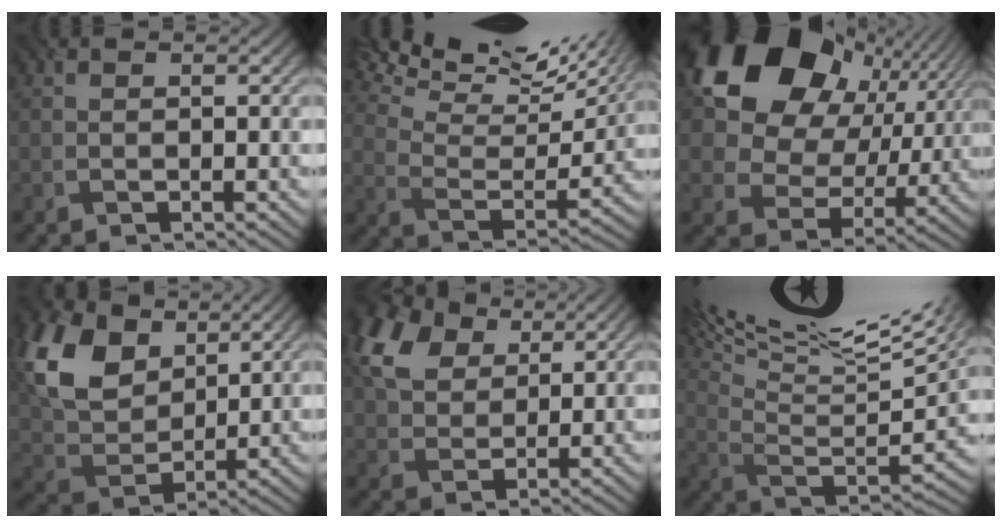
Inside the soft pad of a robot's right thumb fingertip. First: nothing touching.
{"total": 18.6, "force": [14.2, 4.8, 11.0], "torque": [-0.218, 0.016, 0.201]}
{"total": 18.0, "force": [7.0, 12.9, 10.3], "torque": [-0.206, 0.021, 0.125]}
{"total": 12.3, "force": [5.6, 7.9, 7.6], "torque": [-0.201, 0.019, 0.106]}
{"total": 10.1, "force": [5.2, 6.2, 6.0], "torque": [-0.164, 0.023, 0.099]}
{"total": 19.8, "force": [12.6, 5.0, 14.4], "torque": [-0.294, 0.030, 0.192]}